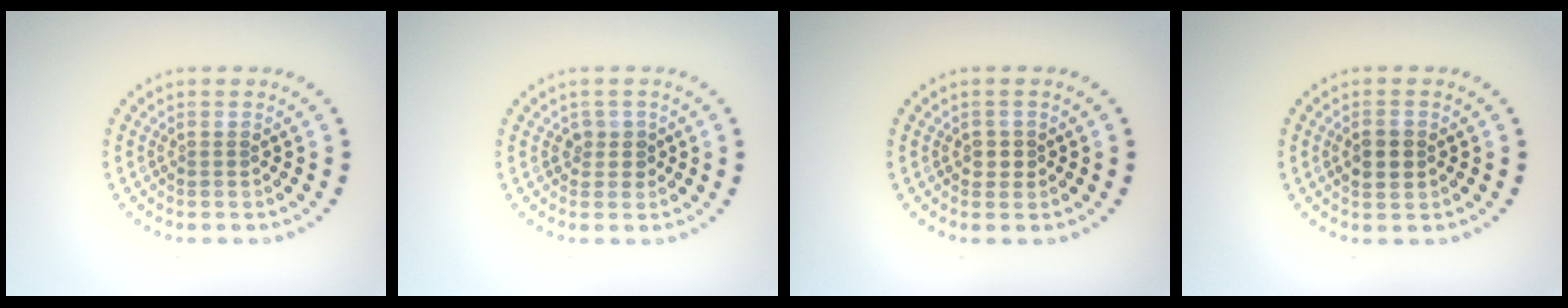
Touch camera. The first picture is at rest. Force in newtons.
{"total": 1.5, "press": 1.3, "slide": 0.8}
{"total": 1.2, "press": 1.0, "slide": 0.5}
{"total": 2.3, "press": 2.3, "slide": 0.2}